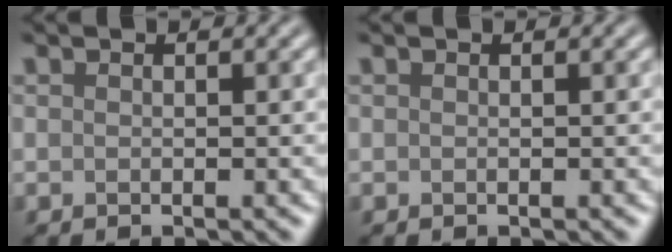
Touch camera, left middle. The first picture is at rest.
{"total": 0.0}